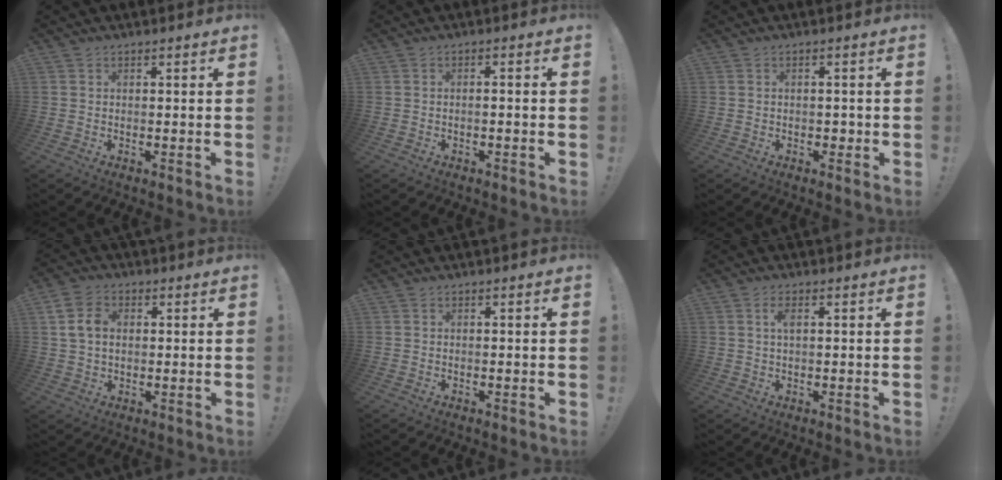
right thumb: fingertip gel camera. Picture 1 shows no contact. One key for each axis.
{"total": 1.2, "fx": -0.9, "fy": -0.2, "fz": 0.7, "tx": -0.011, "ty": 0.000, "tz": -0.016}
{"total": 1.5, "fx": -0.4, "fy": 1.3, "fz": 0.7, "tx": -0.009, "ty": 0.004, "tz": -0.008}
{"total": 7.9, "fx": 1.6, "fy": 5.9, "fz": 5.1, "tx": -0.092, "ty": 0.011, "tz": 0.034}
{"total": 0.0}
{"total": 2.6, "fx": 1.0, "fy": 1.0, "fz": 2.2, "tx": -0.035, "ty": -0.001, "tz": 0.014}